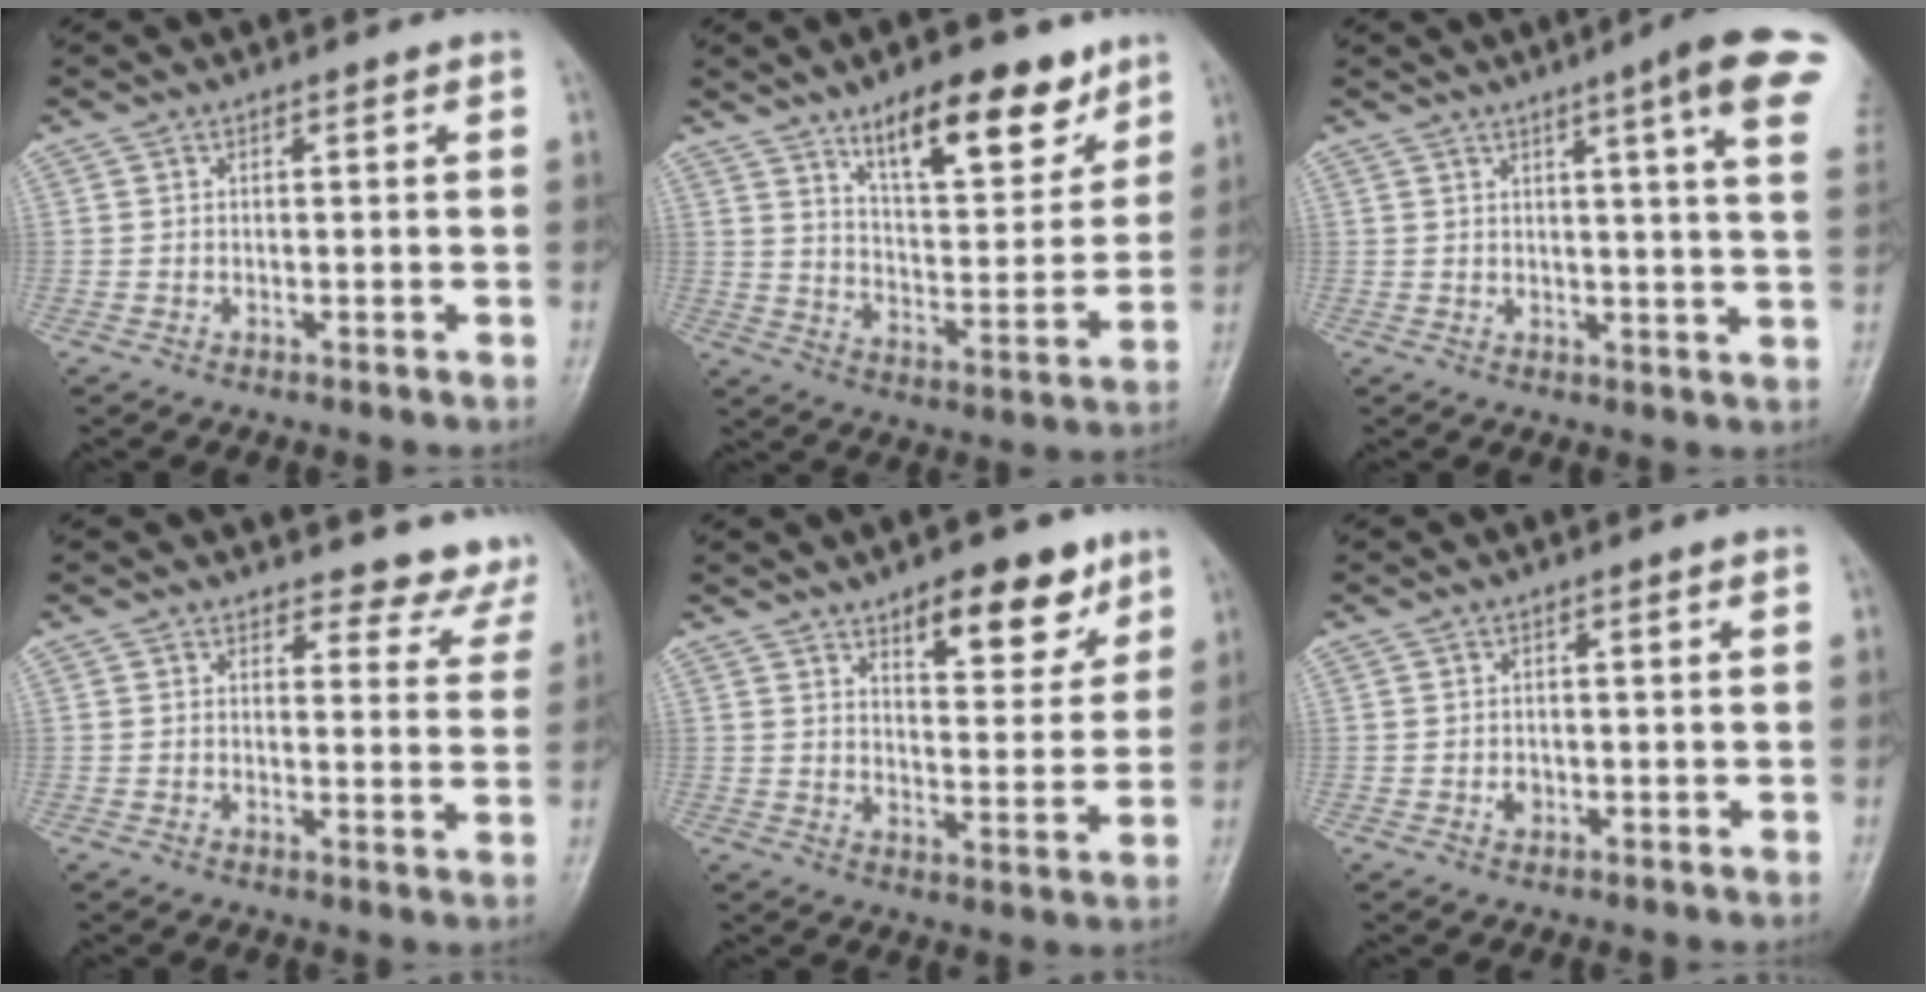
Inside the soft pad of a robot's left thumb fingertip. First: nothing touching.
{"total": 16.0, "force": [10.4, 6.2, 10.5], "torque": [-0.117, -0.063, 0.170]}
{"total": 12.7, "force": [6.6, 0.7, 10.8], "torque": [-0.132, -0.021, 0.070]}
{"total": 7.4, "force": [6.9, 2.7, -0.2], "torque": [0.043, -0.052, 0.055]}
{"total": 11.4, "force": [7.2, 4.8, 7.5], "torque": [-0.071, -0.043, 0.107]}
{"total": 1.4, "force": [-0.3, 1.1, 0.8], "torque": [-0.006, 0.002, -0.004]}